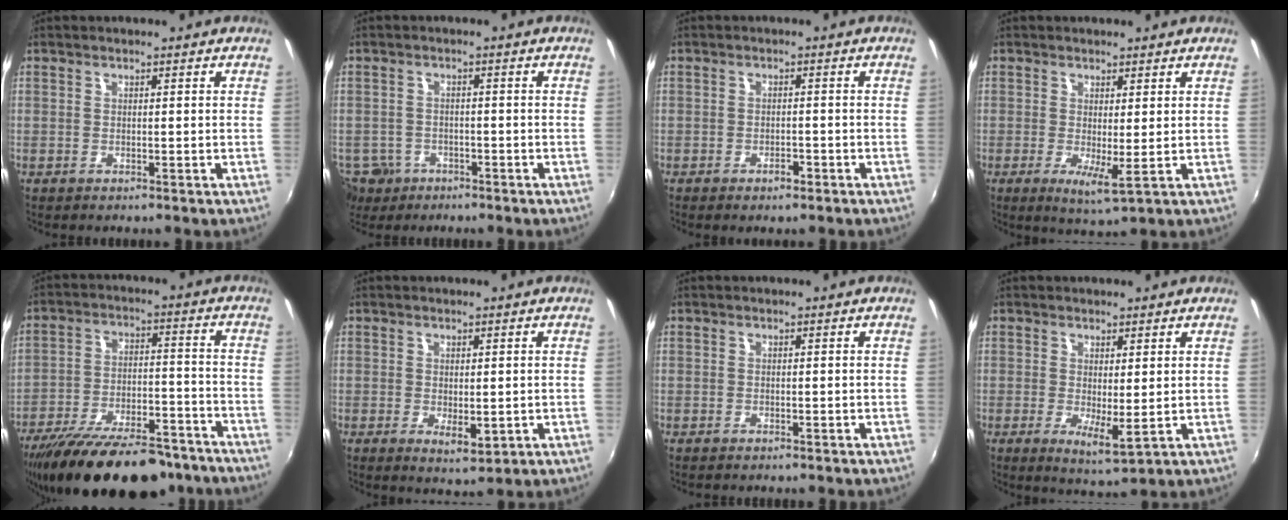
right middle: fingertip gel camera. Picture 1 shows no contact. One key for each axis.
{"total": 6.8, "fx": -4.0, "fy": 5.1, "fz": 2.1, "tx": -0.064, "ty": -0.006, "tz": -0.064}
{"total": 2.1, "fx": -1.5, "fy": 0.8, "fz": 1.2, "tx": -0.023, "ty": 0.000, "tz": -0.022}
{"total": 2.7, "fx": -0.6, "fy": 0.1, "fz": 2.7, "tx": -0.052, "ty": -0.010, "tz": -0.008}
{"total": 24.4, "fx": -19.7, "fy": 7.8, "fz": 12.0, "tx": -0.219, "ty": -0.020, "tz": -0.282}
{"total": 3.2, "fx": -0.4, "fy": 1.5, "fz": 2.8, "tx": -0.045, "ty": -0.010, "tz": -0.002}
{"total": 0.6, "fx": -0.6, "fy": 0.1, "fz": 0.2, "tx": -0.005, "ty": -0.004, "tz": -0.009}
{"total": 4.4, "fx": 0.0, "fy": 0.9, "fz": 4.3, "tx": -0.070, "ty": -0.013, "tz": 0.005}